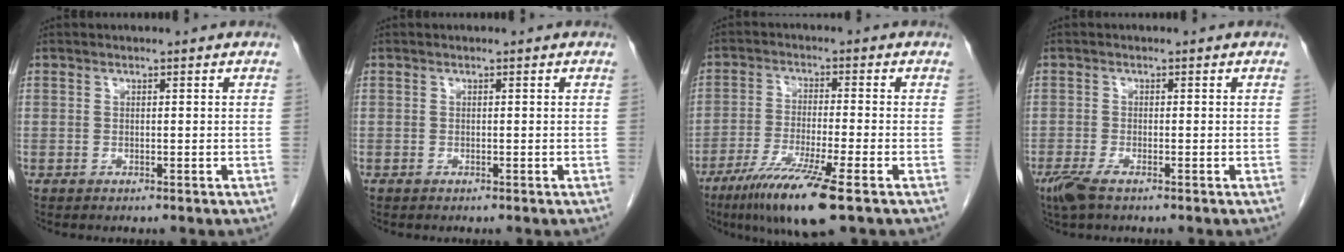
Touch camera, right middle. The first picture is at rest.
{"total": 0.0}
{"total": 10.7, "force": [-6.4, -0.1, 8.6], "torque": [-0.162, -0.033, -0.114]}
{"total": 3.2, "force": [-2.1, 0.7, 2.3], "torque": [-0.051, -0.007, -0.041]}